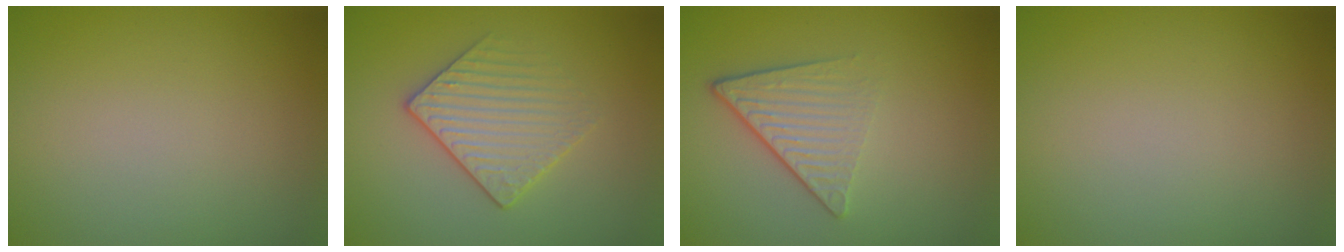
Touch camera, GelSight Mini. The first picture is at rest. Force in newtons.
{"total": 3.1, "press": 2.9, "slide": 1.2}
{"total": 4.5, "press": 2.8, "slide": 3.5}
{"total": 0.0}